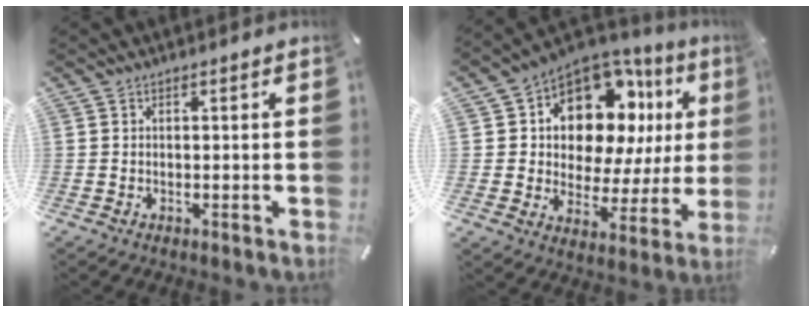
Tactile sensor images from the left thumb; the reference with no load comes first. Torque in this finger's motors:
{"motor_torque": [2.51, 2.49, 1.61, -1.12, 0.24]}